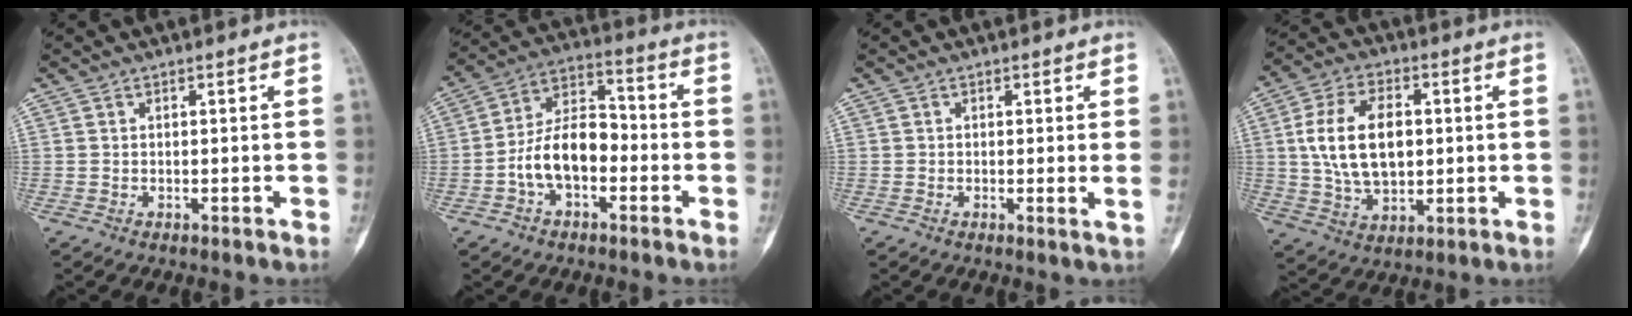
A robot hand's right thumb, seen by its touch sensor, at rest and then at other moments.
{"total": 11.7, "force": [-3.1, 7.1, 8.8], "torque": [-0.142, 0.048, -0.065]}
{"total": 1.3, "force": [0.2, -0.1, 1.3], "torque": [-0.021, -0.003, -0.001]}
{"total": 14.6, "force": [1.6, 9.0, 11.4], "torque": [-0.189, 0.003, 0.031]}